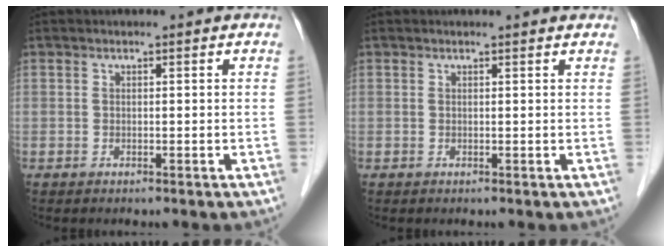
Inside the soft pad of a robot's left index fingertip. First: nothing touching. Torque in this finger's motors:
{"motor_torque": [0.18, -0.25, 0.02, 0.00]}